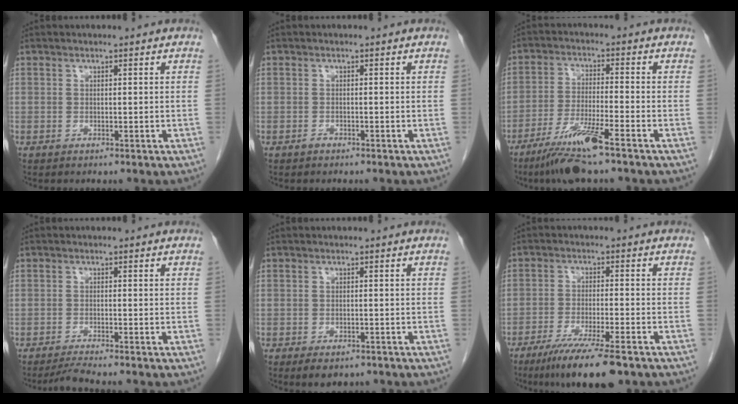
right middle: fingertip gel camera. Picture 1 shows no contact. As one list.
[{"total": 0.5, "force": [-0.4, 0.2, 0.2], "torque": [-0.004, 0.000, -0.008]}, {"total": 9.3, "force": [-6.2, 0.1, 7.0], "torque": [-0.138, -0.024, -0.114]}, {"total": 2.3, "force": [-2.0, -0.8, 0.7], "torque": [-0.023, -0.011, -0.040]}, {"total": 3.9, "force": [-2.6, 2.0, 2.0], "torque": [-0.028, -0.004, -0.032]}, {"total": 10.6, "force": [-7.4, 0.8, 7.6], "torque": [-0.123, -0.025, -0.117]}]